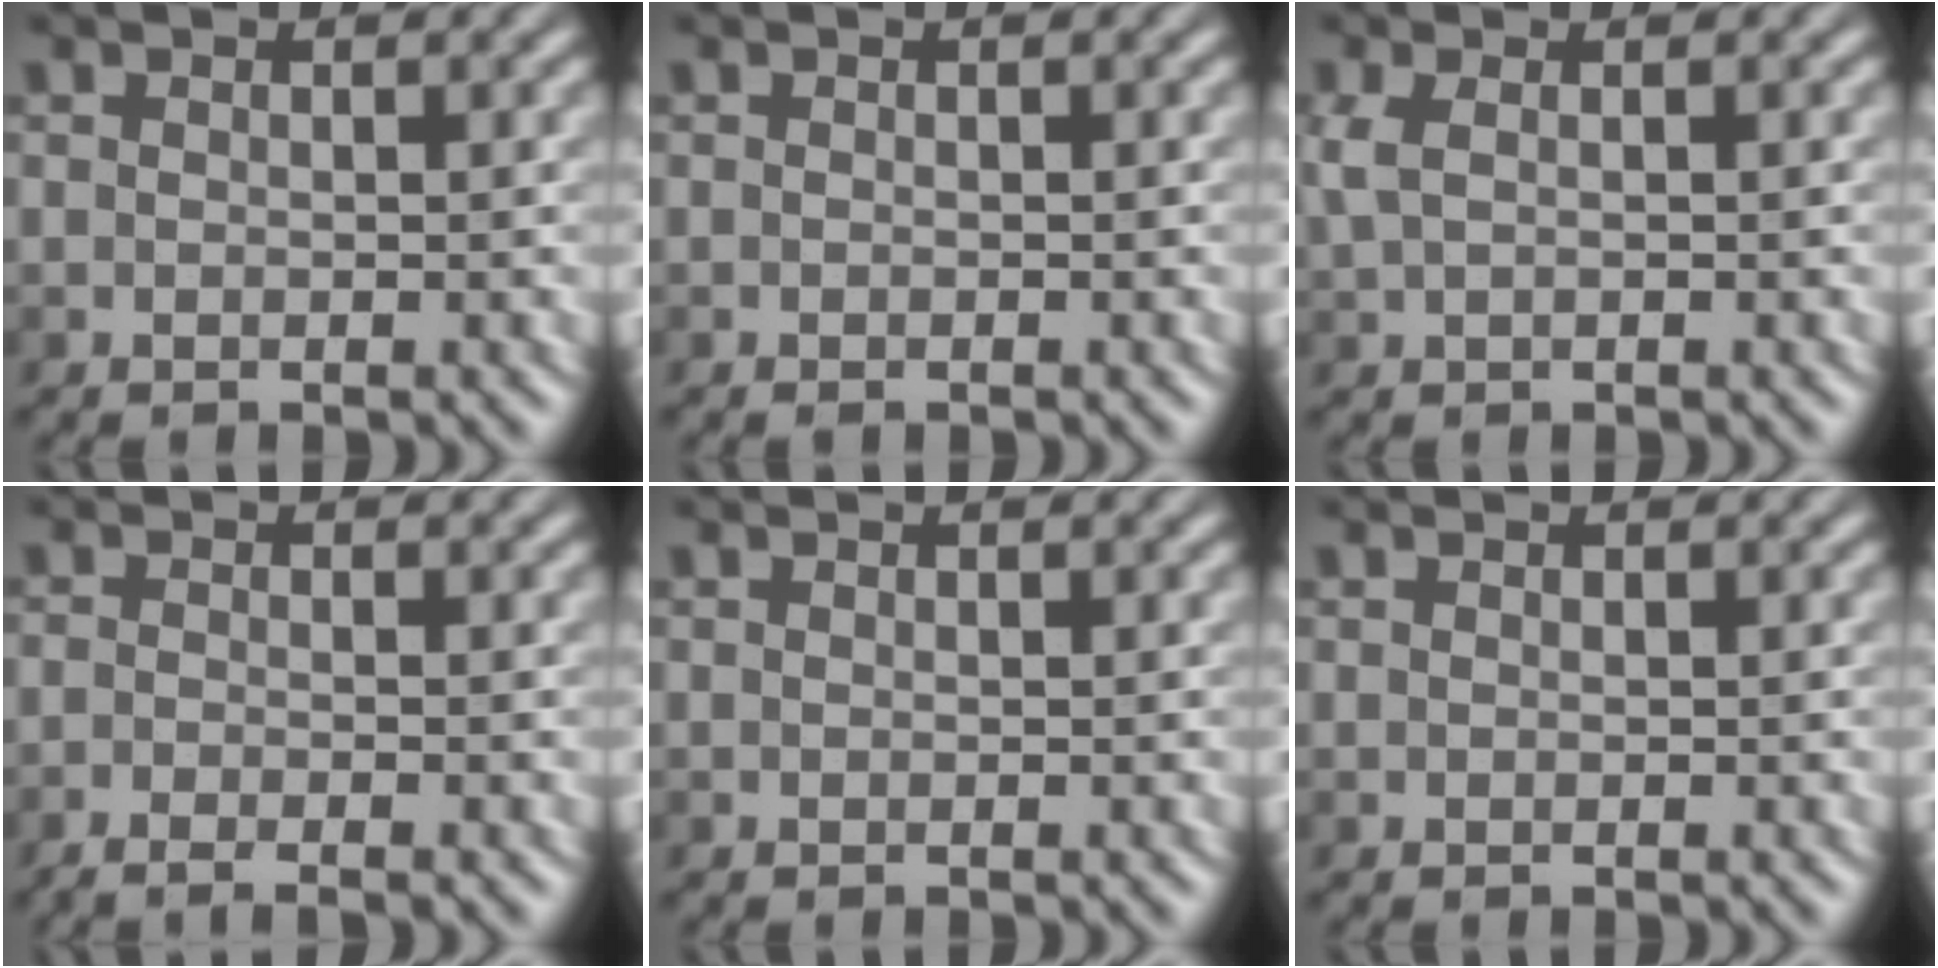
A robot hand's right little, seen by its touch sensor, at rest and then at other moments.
{"total": 0.0}
{"total": 2.8, "force": [0.3, 1.4, 2.4], "torque": [-0.058, 0.005, 0.004]}
{"total": 2.6, "force": [-1.5, 0.6, 2.1], "torque": [-0.042, 0.001, -0.034]}
{"total": 0.0}
{"total": 0.0}